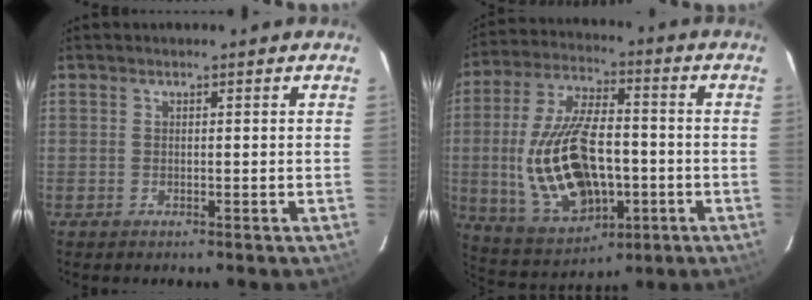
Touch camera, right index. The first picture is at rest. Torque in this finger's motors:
{"motor_torque": [2.14, 0.00, 1.05, 0.21]}